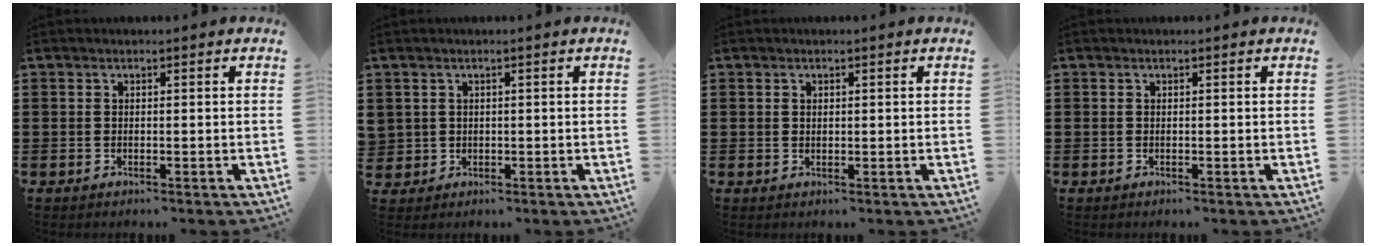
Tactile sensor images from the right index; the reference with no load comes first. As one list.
[{"total": 1.3, "force": [0.3, 1.3, -0.2], "torque": [0.000, 0.008, 0.003]}, {"total": 0.6, "force": [0.3, 0.4, 0.3], "torque": [-0.007, 0.002, 0.007]}, {"total": 0.0}]